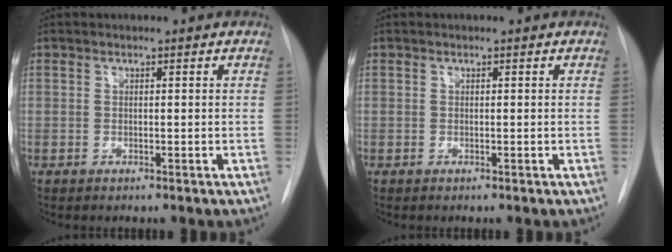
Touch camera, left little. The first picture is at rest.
{"total": 0.0}